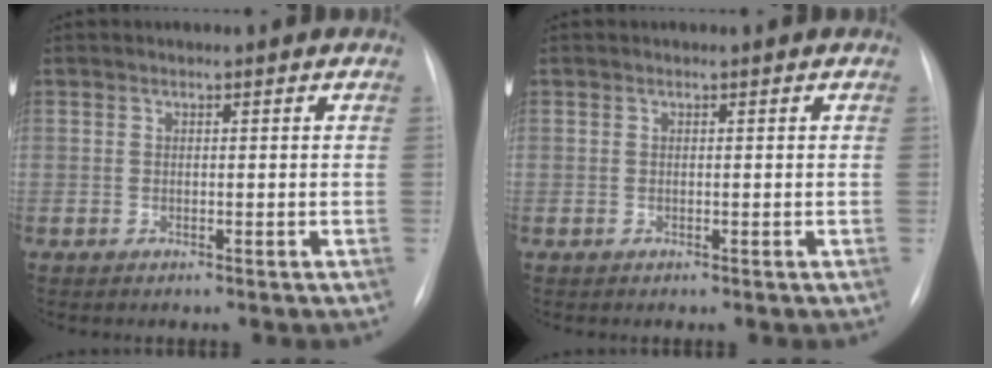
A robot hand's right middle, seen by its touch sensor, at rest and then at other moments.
{"total": 0.0}